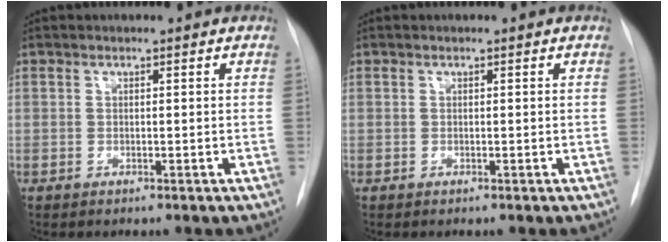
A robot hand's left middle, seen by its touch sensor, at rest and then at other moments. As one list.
[{"total": 0.0}]